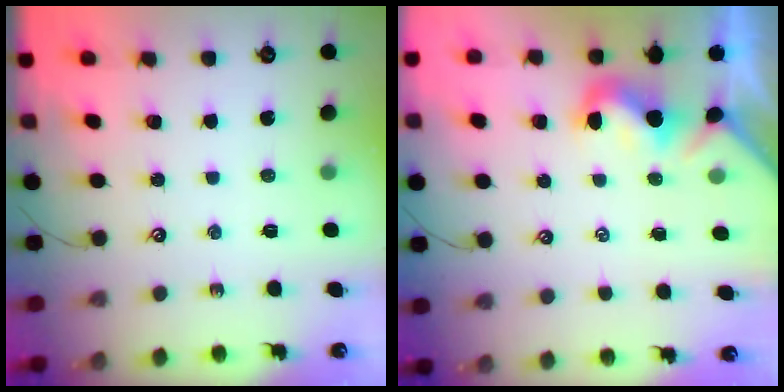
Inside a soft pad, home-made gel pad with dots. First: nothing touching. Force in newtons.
{"total": 1.0, "press": 0.9, "slide": 0.4}